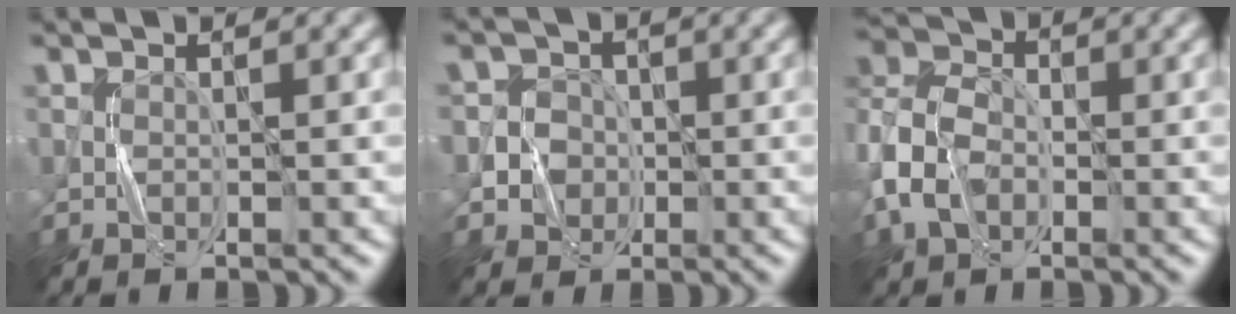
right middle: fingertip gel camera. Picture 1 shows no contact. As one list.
[{"total": 3.3, "force": [-0.8, 3.1, 0.7], "torque": [0.009, 0.009, -0.032]}, {"total": 6.1, "force": [-2.3, 4.3, 3.7], "torque": [-0.085, 0.007, -0.058]}]